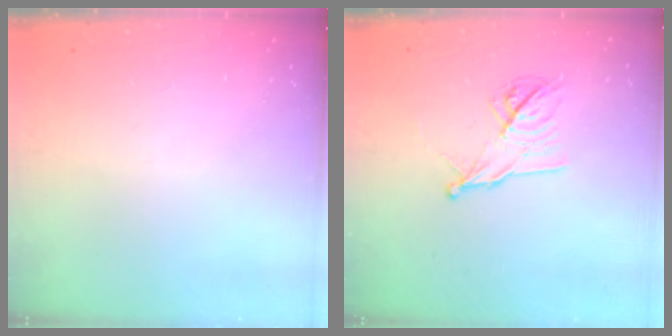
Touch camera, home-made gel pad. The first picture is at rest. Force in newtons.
{"total": 11.3, "press": 11.3, "slide": 0.5}